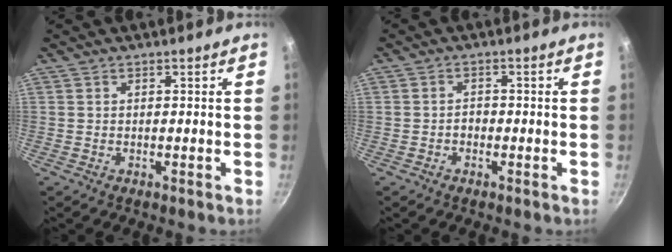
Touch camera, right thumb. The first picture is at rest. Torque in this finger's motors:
{"motor_torque": [0.66, 0.55, 0.52, 0.29, -0.05]}